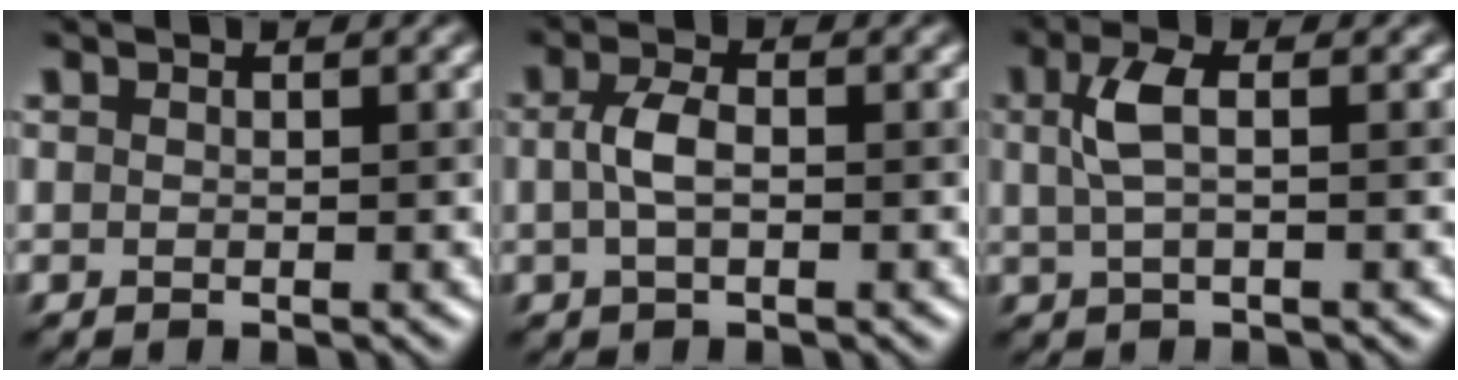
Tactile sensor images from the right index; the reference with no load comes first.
{"total": 2.5, "force": [-0.1, 1.1, 2.2], "torque": [-0.046, 0.009, -0.002]}
{"total": 2.8, "force": [0.6, 1.0, 2.5], "torque": [-0.056, 0.012, 0.013]}